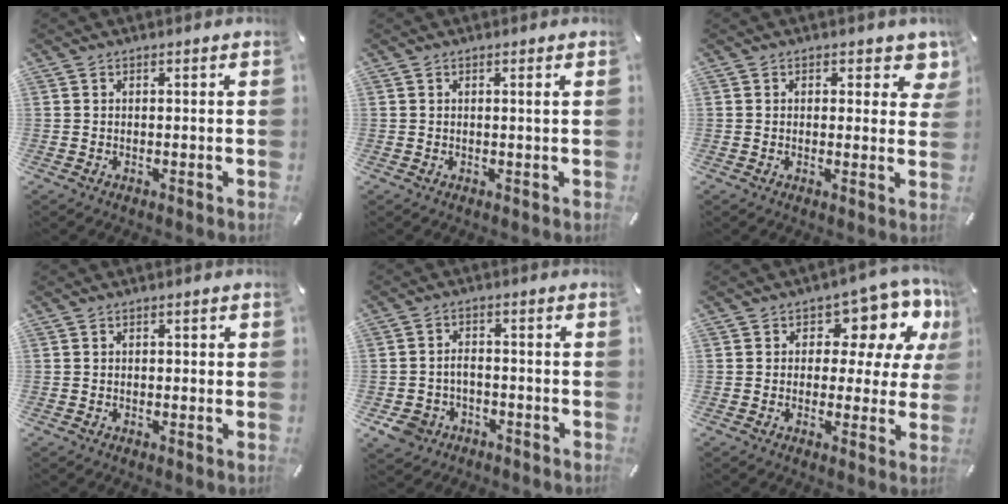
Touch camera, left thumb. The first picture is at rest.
{"total": 0.8, "force": [0.2, -0.1, 0.7], "torque": [-0.013, -0.001, 0.002]}
{"total": 4.8, "force": [2.7, 2.7, 2.9], "torque": [-0.016, -0.015, 0.039]}
{"total": 1.0, "force": [-0.2, 0.6, 0.8], "torque": [-0.015, 0.004, -0.005]}
{"total": 5.6, "force": [-2.7, 4.2, 2.4], "torque": [-0.059, 0.013, -0.053]}
{"total": 10.8, "force": [4.9, 6.7, 6.9], "torque": [-0.084, -0.041, 0.084]}